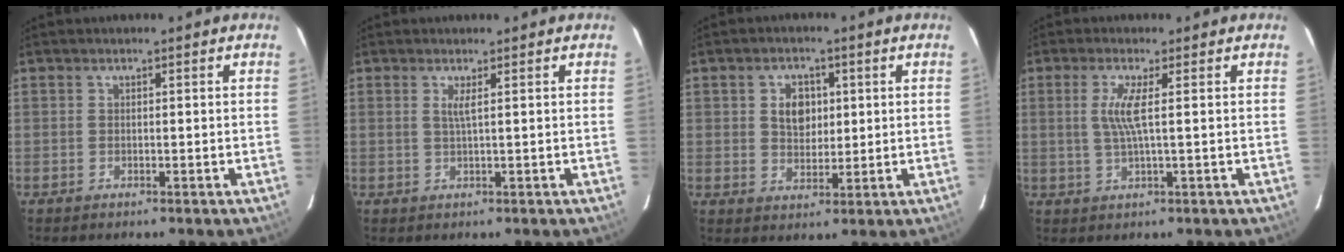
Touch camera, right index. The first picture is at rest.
{"total": 1.4, "force": [0.6, -0.4, 1.2], "torque": [-0.024, -0.002, 0.011]}
{"total": 5.4, "force": [1.2, 4.0, 3.4], "torque": [-0.054, 0.009, 0.026]}
{"total": 4.4, "force": [0.7, -0.3, 4.3], "torque": [-0.085, -0.003, 0.015]}